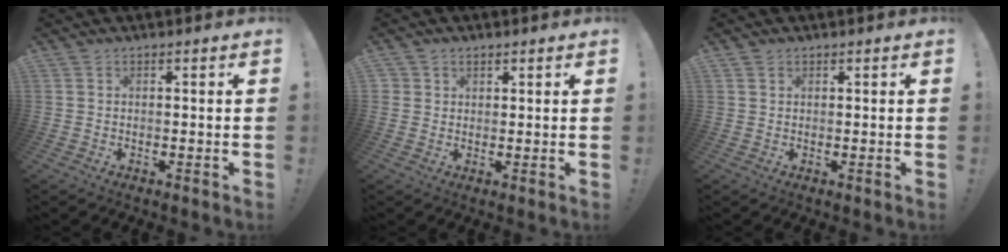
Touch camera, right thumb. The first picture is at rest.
{"total": 2.0, "force": [1.2, 1.6, 0.2], "torque": [0.006, -0.009, 0.019]}
{"total": 0.9, "force": [0.6, 0.7, 0.0], "torque": [0.004, -0.002, 0.012]}